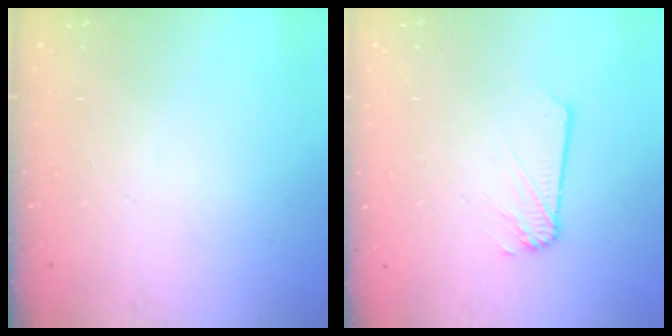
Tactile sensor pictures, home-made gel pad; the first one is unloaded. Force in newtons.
{"total": 2.1, "press": 2.1, "slide": 0.0}